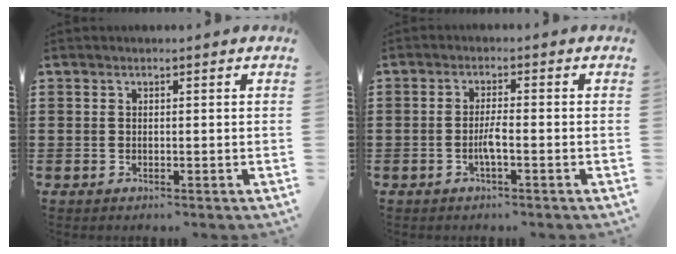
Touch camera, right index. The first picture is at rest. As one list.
[{"total": 2.7, "force": [-1.1, 0.2, 2.4], "torque": [-0.059, -0.005, -0.025]}]